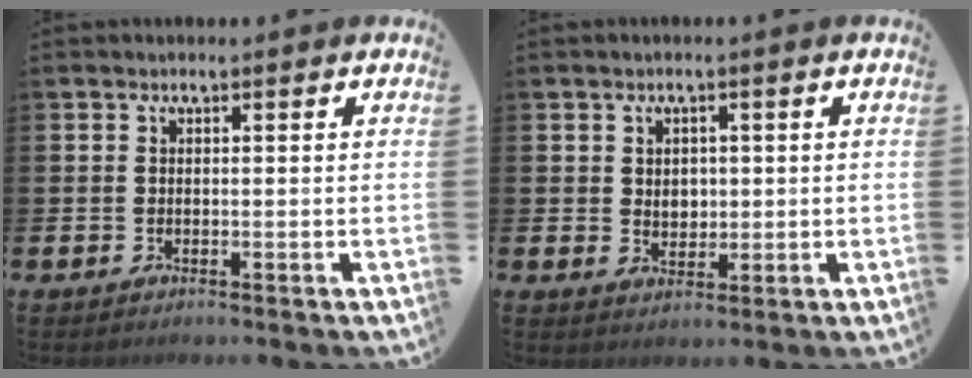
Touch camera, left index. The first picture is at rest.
{"total": 2.3, "force": [1.0, 1.8, 1.0], "torque": [-0.004, 0.003, 0.012]}